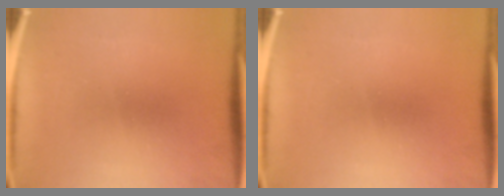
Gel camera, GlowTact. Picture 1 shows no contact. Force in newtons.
{"total": 0.0}